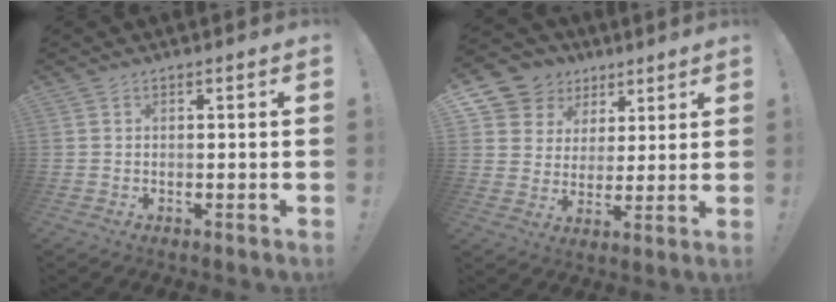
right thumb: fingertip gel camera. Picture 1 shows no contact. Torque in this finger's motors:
{"motor_torque": [0.23, 0.37, 0.87, 0.68, 0.05]}